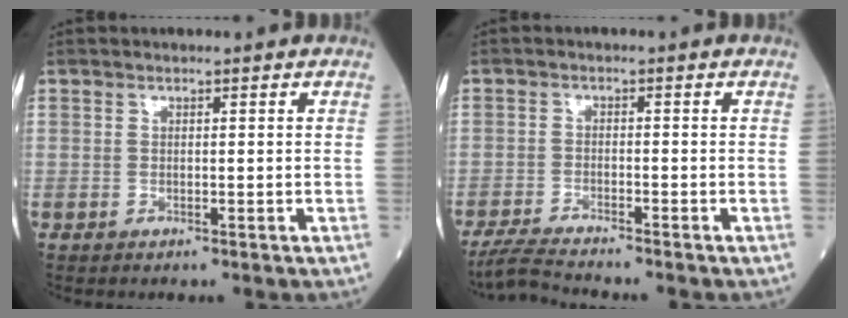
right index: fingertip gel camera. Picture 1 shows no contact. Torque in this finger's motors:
{"motor_torque": [-0.21, -0.06, 0.08, 0.01]}